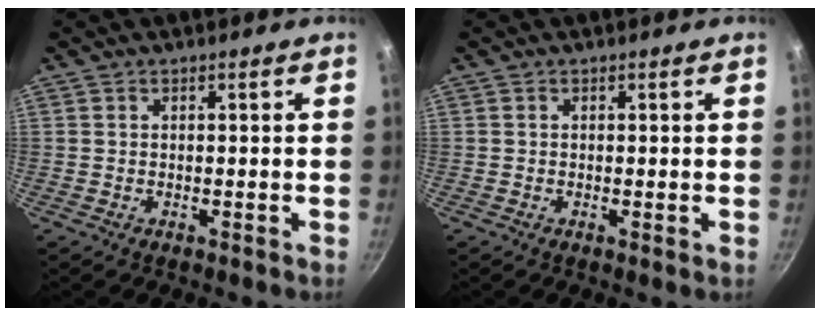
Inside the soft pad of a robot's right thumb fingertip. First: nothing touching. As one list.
[{"total": 0.0}]